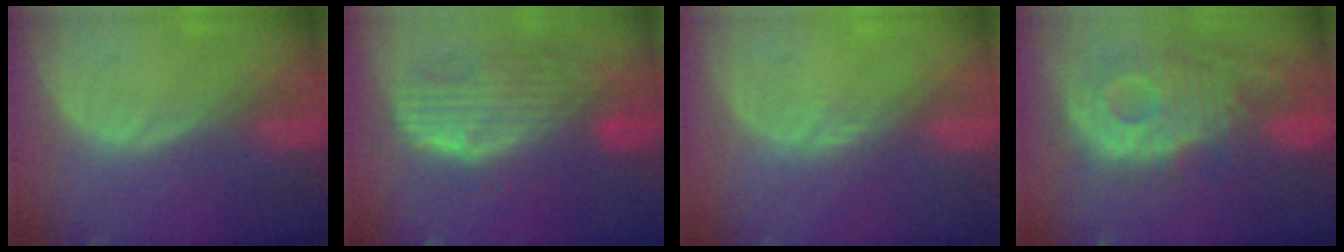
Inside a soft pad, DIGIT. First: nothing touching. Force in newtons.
{"total": 10.6, "press": 9.1, "slide": 5.4}
{"total": 1.1, "press": 1.0, "slide": 0.5}
{"total": 12.2, "press": 10.8, "slide": 5.7}